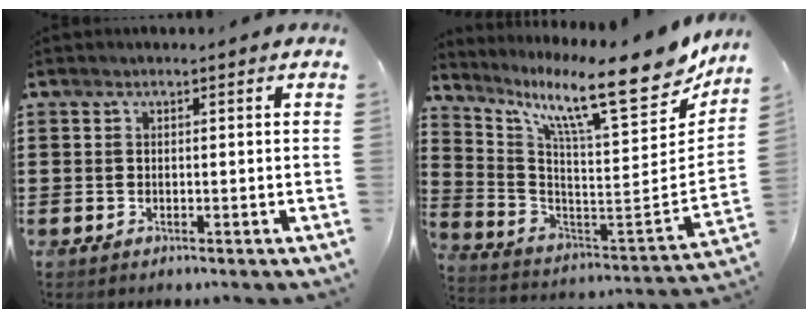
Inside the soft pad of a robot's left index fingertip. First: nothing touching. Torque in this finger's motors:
{"motor_torque": [2.04, -0.10, 0.37, 0.21]}